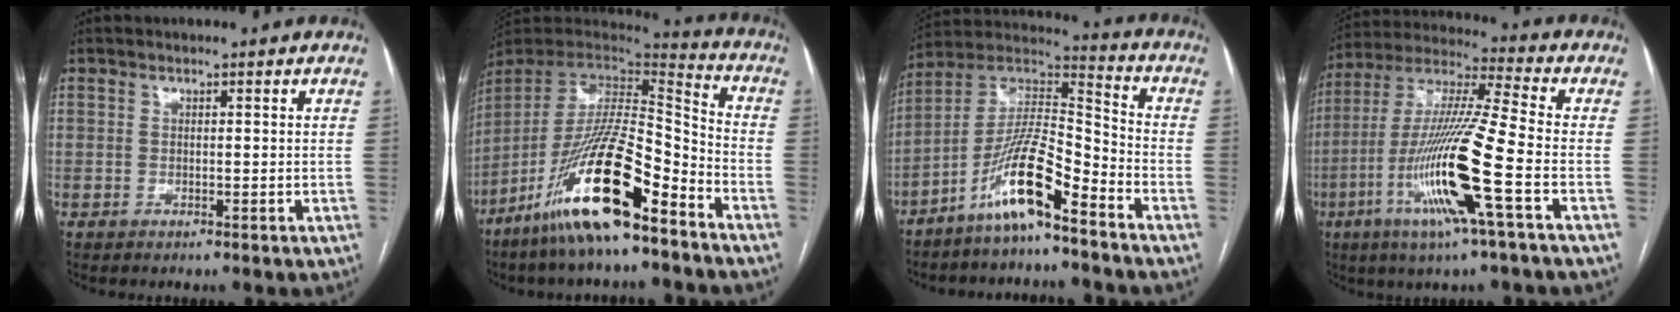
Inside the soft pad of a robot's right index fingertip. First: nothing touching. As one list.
[{"total": 20.1, "force": [-12.7, 2.8, 15.3], "torque": [-0.307, -0.027, -0.236]}, {"total": 12.7, "force": [-8.0, 1.5, 9.7], "torque": [-0.190, 0.012, -0.154]}, {"total": 17.4, "force": [-5.9, -0.8, 16.3], "torque": [-0.330, -0.015, -0.118]}]